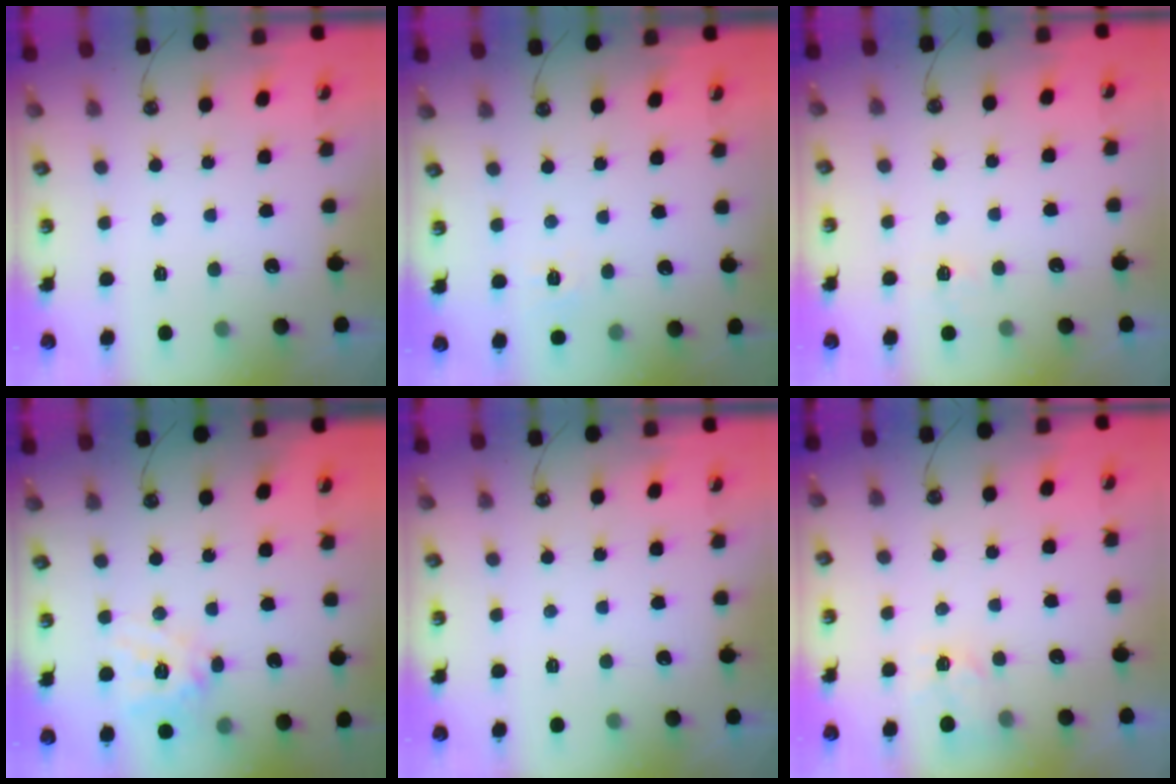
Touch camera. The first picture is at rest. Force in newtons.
{"total": 4.6, "press": 4.5, "slide": 0.6}
{"total": 2.8, "press": 2.8, "slide": 0.4}
{"total": 12.7, "press": 12.6, "slide": 1.4}
{"total": 0.0}
{"total": 2.9, "press": 2.8, "slide": 0.4}